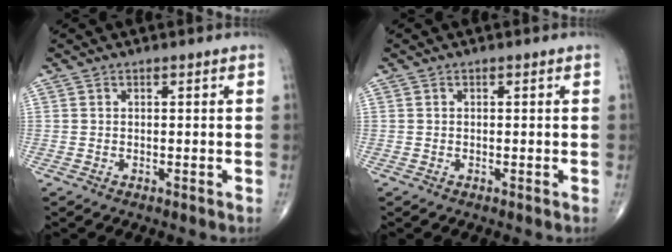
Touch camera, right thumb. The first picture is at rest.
{"total": 0.0}